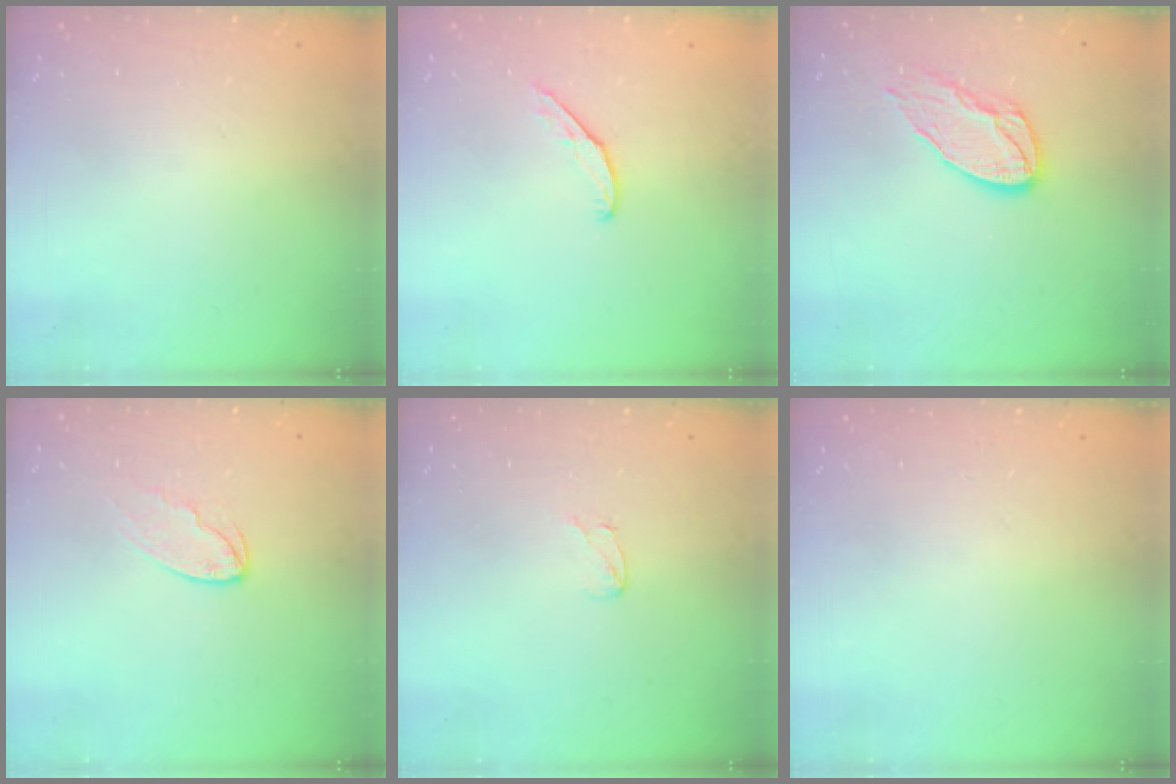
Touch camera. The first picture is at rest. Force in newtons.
{"total": 5.0, "press": 4.9, "slide": 0.6}
{"total": 11.3, "press": 11.3, "slide": 0.9}
{"total": 6.0, "press": 6.0, "slide": 0.5}
{"total": 3.0, "press": 3.0, "slide": 0.3}
{"total": 0.0}